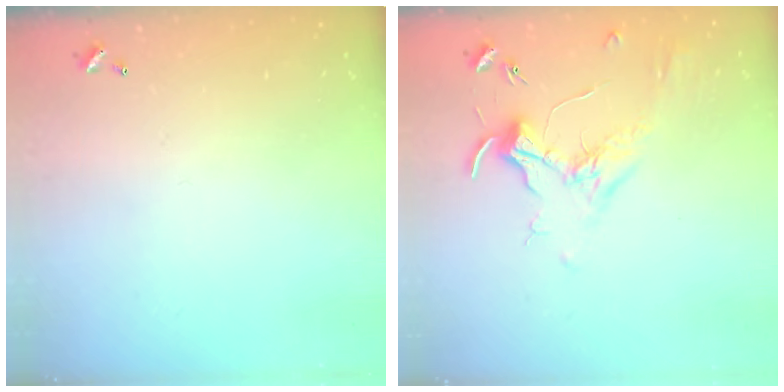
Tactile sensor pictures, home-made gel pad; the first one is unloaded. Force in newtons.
{"total": 1.7, "press": 1.6, "slide": 0.7}